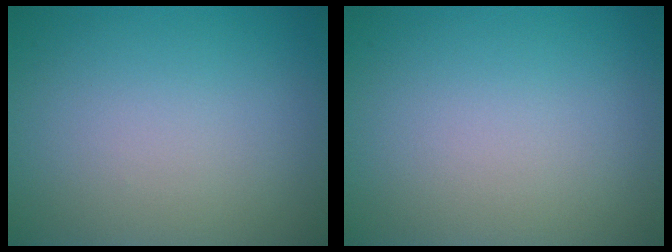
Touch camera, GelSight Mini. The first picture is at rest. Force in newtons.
{"total": 0.0}